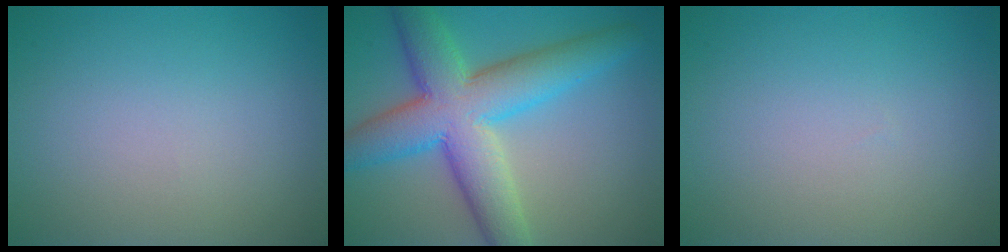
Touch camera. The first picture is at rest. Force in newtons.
{"total": 9.7, "press": 9.7, "slide": 0.3}
{"total": 0.0}